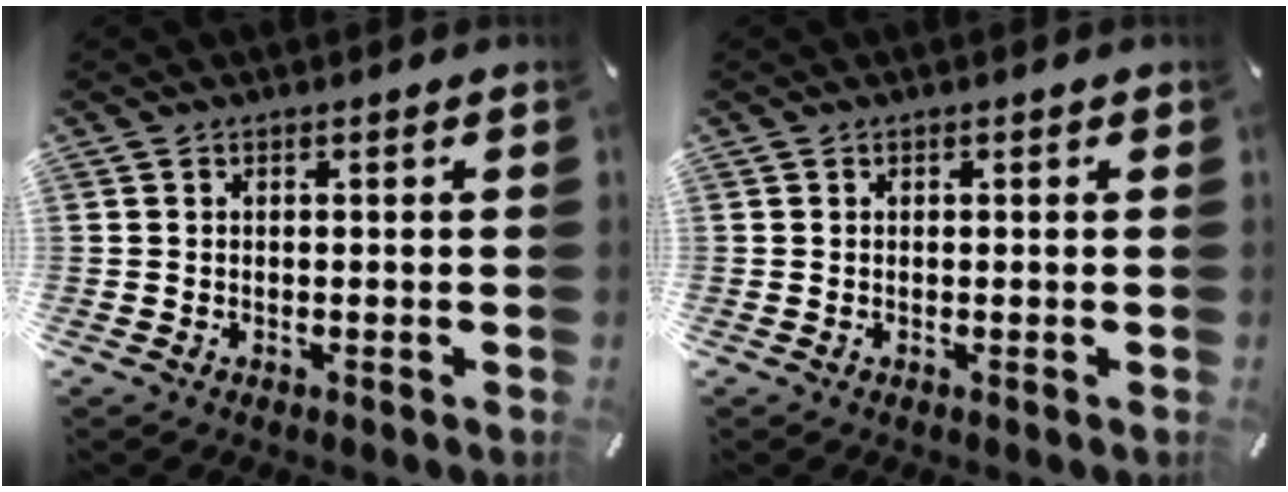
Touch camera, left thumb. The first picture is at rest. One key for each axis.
{"total": 0.0}